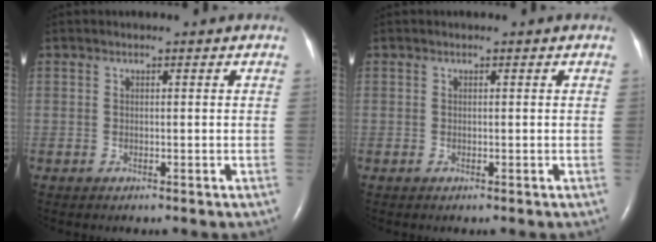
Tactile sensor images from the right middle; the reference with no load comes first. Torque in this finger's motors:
{"motor_torque": [-0.05, 0.08, 0.00, 0.00]}